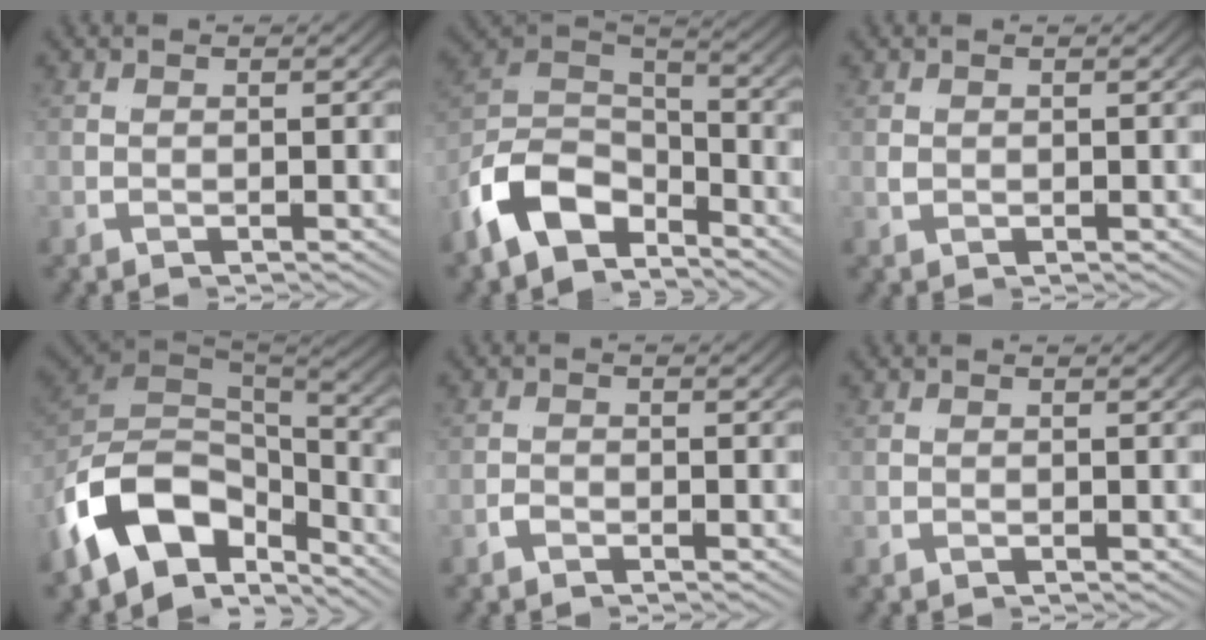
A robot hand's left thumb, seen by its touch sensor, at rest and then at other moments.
{"total": 9.5, "force": [-2.3, 5.6, 7.2], "torque": [-0.182, -0.019, -0.027]}
{"total": 0.6, "force": [0.5, 0.5, 0.0], "torque": [0.005, -0.002, 0.012]}
{"total": 13.0, "force": [-1.4, 7.6, 10.5], "torque": [-0.212, -0.004, -0.016]}
{"total": 1.2, "force": [-0.8, -0.2, -0.9], "torque": [0.007, 0.000, -0.018]}
{"total": 0.0}